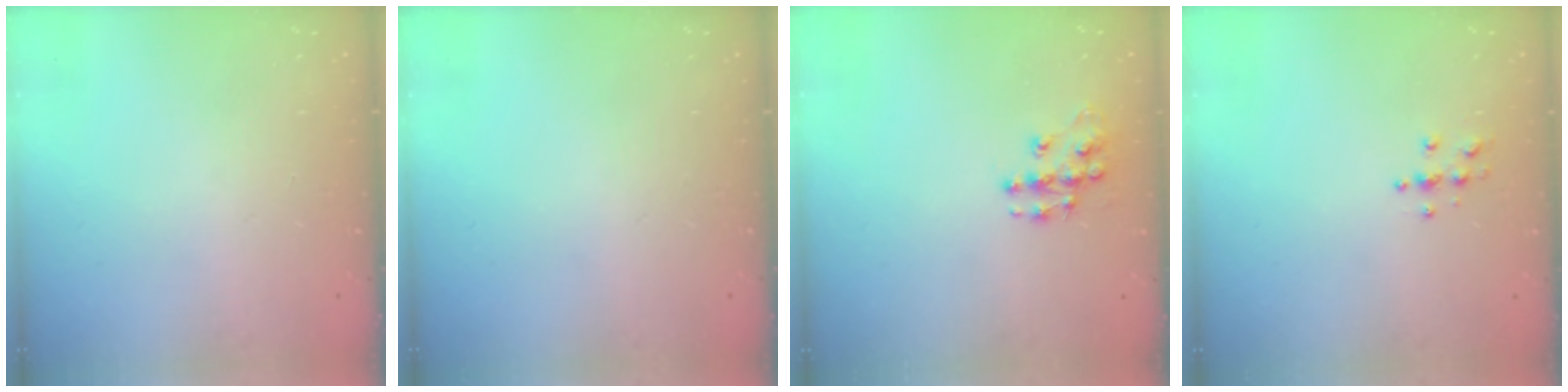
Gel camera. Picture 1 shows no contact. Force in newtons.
{"total": 0.0}
{"total": 9.7, "press": 9.7, "slide": 0.7}
{"total": 3.9, "press": 3.8, "slide": 0.4}